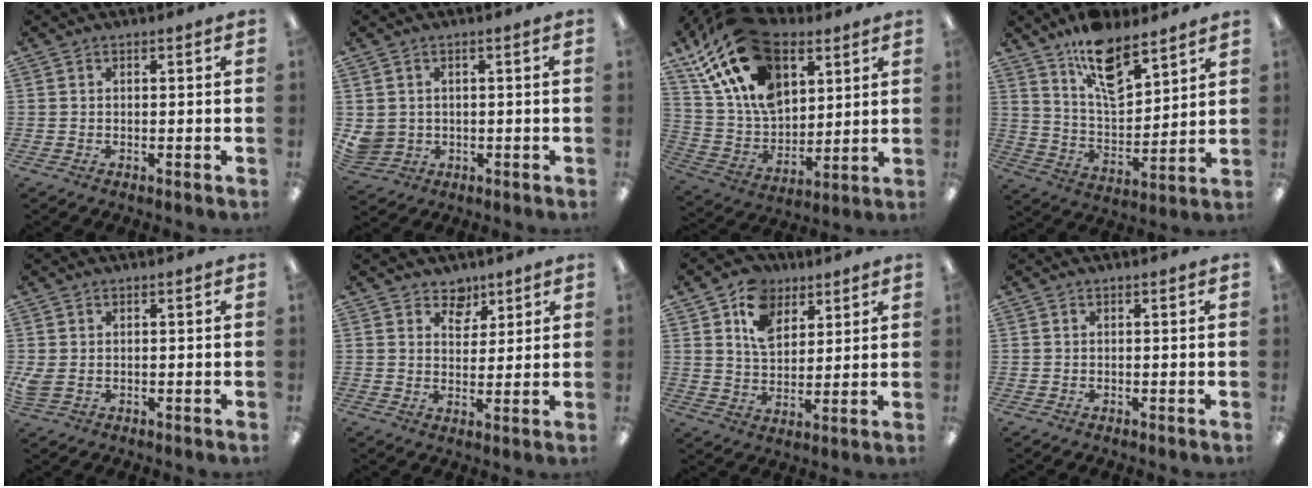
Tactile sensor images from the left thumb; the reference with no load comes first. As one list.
[{"total": 3.4, "force": [0.4, 3.3, 0.5], "torque": [-0.026, -0.001, 0.010]}, {"total": 22.8, "force": [12.4, 13.4, 13.6], "torque": [-0.292, -0.056, 0.223]}, {"total": 13.9, "force": [9.9, 5.7, 8.0], "torque": [-0.133, -0.058, 0.175]}, {"total": 2.5, "force": [-0.2, 1.7, 1.8], "torque": [-0.040, -0.001, -0.004]}, {"total": 5.3, "force": [3.9, 3.4, 0.9], "torque": [-0.005, -0.026, 0.069]}, {"total": 10.9, "force": [5.9, 7.9, 4.7], "torque": [-0.080, -0.017, 0.110]}, {"total": 0.0}]